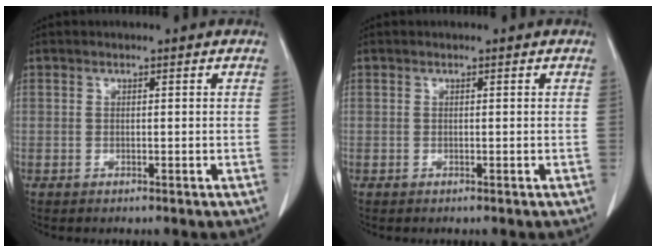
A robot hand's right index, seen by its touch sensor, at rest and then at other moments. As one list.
[{"total": 0.0}]